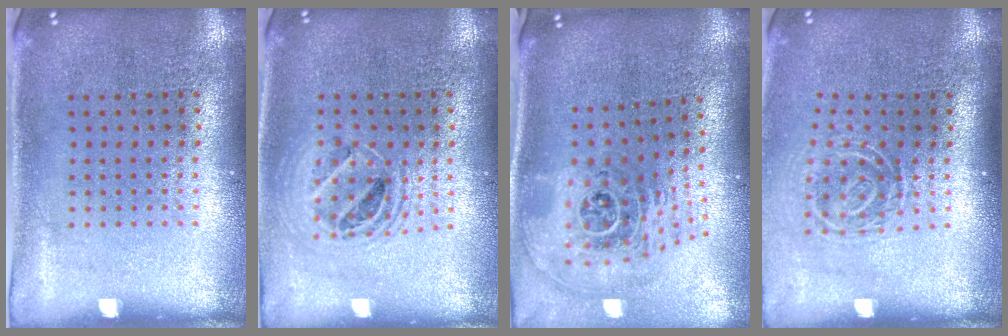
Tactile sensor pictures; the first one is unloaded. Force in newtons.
{"total": 1.5, "press": 1.3, "slide": 0.8}
{"total": 2.5, "press": 1.8, "slide": 1.8}
{"total": 1.8, "press": 1.2, "slide": 1.3}